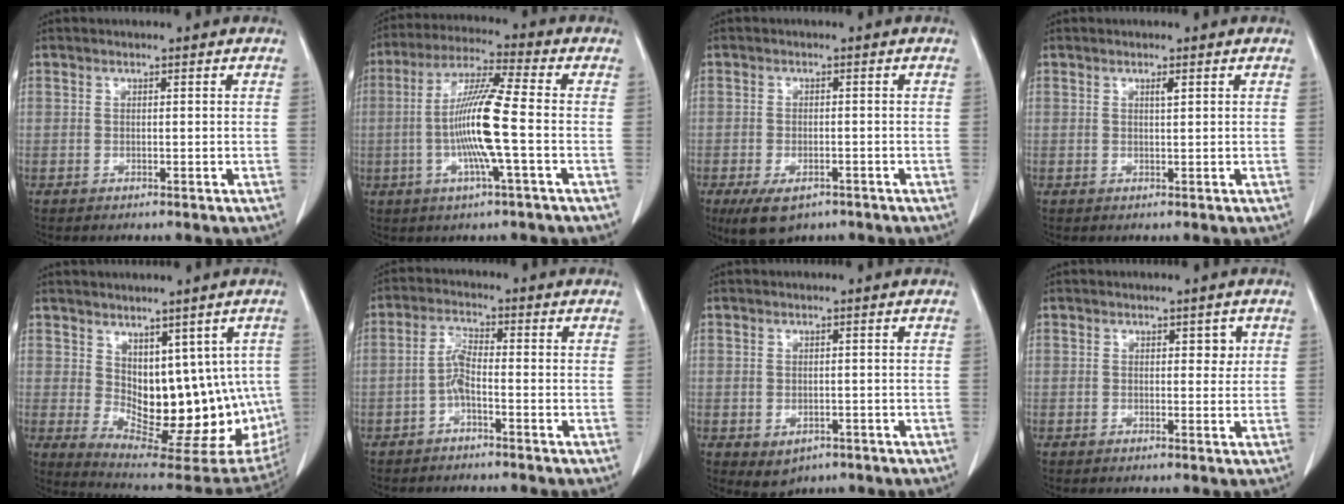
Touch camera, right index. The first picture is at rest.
{"total": 11.7, "force": [-1.8, -0.3, 11.6], "torque": [-0.225, 0.000, -0.041]}
{"total": 5.8, "force": [-3.7, 2.8, 3.5], "torque": [-0.058, -0.007, -0.052]}
{"total": 0.9, "force": [0.5, 0.0, 0.7], "torque": [-0.016, -0.001, 0.009]}
{"total": 16.7, "force": [0.7, 8.9, 14.1], "torque": [-0.184, -0.010, 0.036]}
{"total": 3.5, "force": [-1.5, 0.7, 3.1], "torque": [-0.064, 0.007, -0.032]}
{"total": 2.7, "force": [-1.1, 2.0, 1.5], "torque": [-0.015, -0.002, 0.001]}
{"total": 1.9, "force": [0.7, 1.2, 1.3], "torque": [-0.009, 0.000, 0.008]}